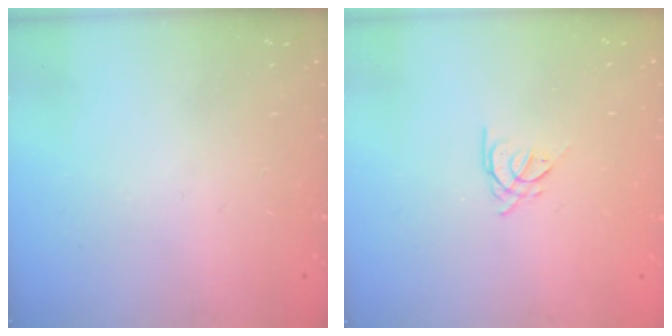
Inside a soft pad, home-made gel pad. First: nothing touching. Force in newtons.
{"total": 3.3, "press": 3.3, "slide": 0.5}